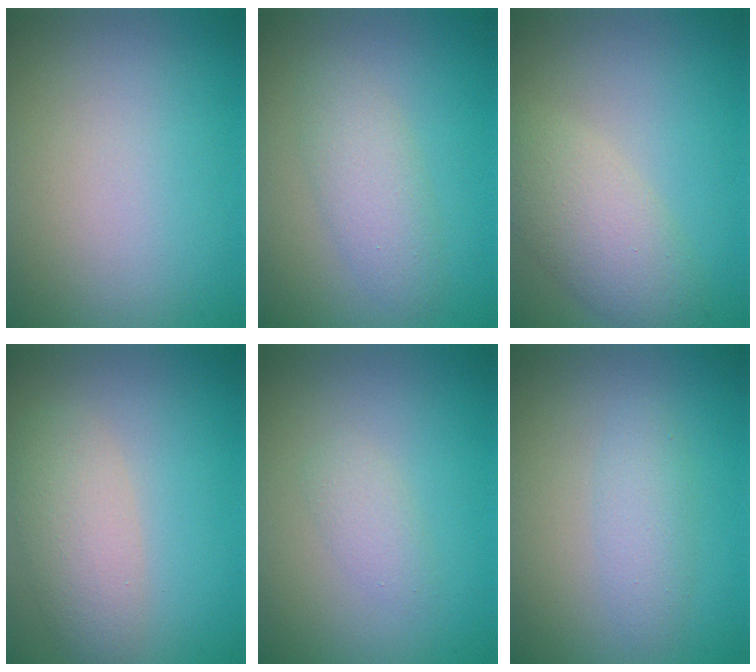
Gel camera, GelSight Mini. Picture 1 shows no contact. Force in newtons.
{"total": 2.6, "press": 2.6, "slide": 0.0}
{"total": 4.5, "press": 4.5, "slide": 0.4}
{"total": 3.6, "press": 3.6, "slide": 0.4}
{"total": 1.3, "press": 1.3, "slide": 0.0}
{"total": 1.9, "press": 1.9, "slide": 0.0}